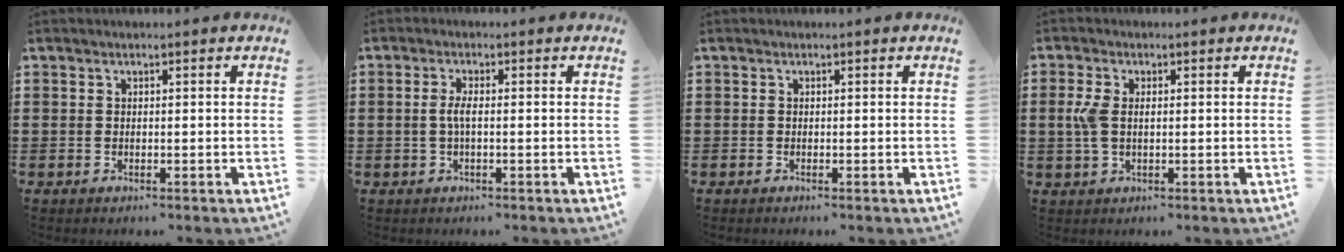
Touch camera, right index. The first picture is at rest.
{"total": 2.4, "force": [-0.3, 0.4, 2.4], "torque": [-0.060, -0.006, -0.012]}
{"total": 0.0}
{"total": 3.8, "force": [0.3, 2.0, 3.2], "torque": [-0.089, 0.001, -0.004]}